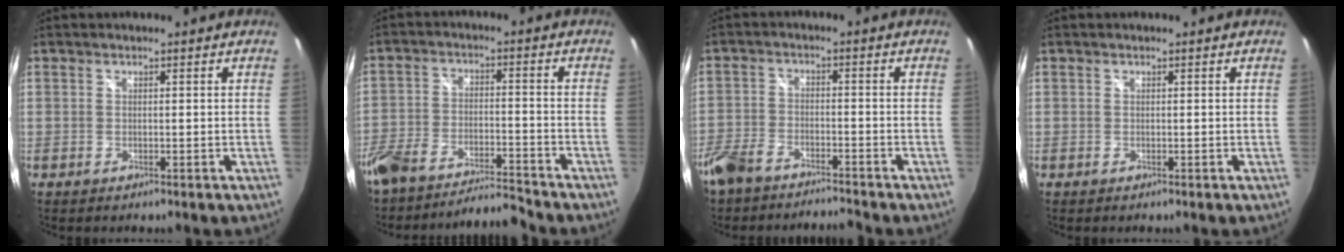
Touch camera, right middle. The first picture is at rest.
{"total": 10.6, "force": [-10.0, 1.5, 3.1], "torque": [-0.087, -0.005, -0.180]}
{"total": 8.1, "force": [-7.0, 2.7, 3.0], "torque": [-0.087, -0.010, -0.133]}
{"total": 0.0}